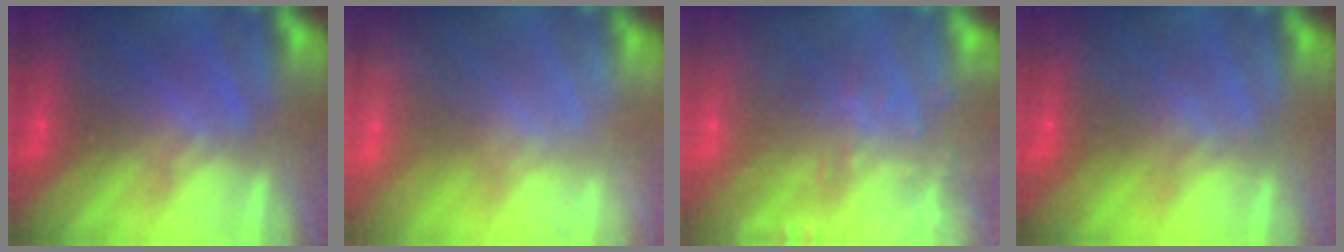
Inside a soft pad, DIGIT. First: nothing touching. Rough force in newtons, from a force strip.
{"total": 2.5}
{"total": 6.4}
{"total": 2.0}